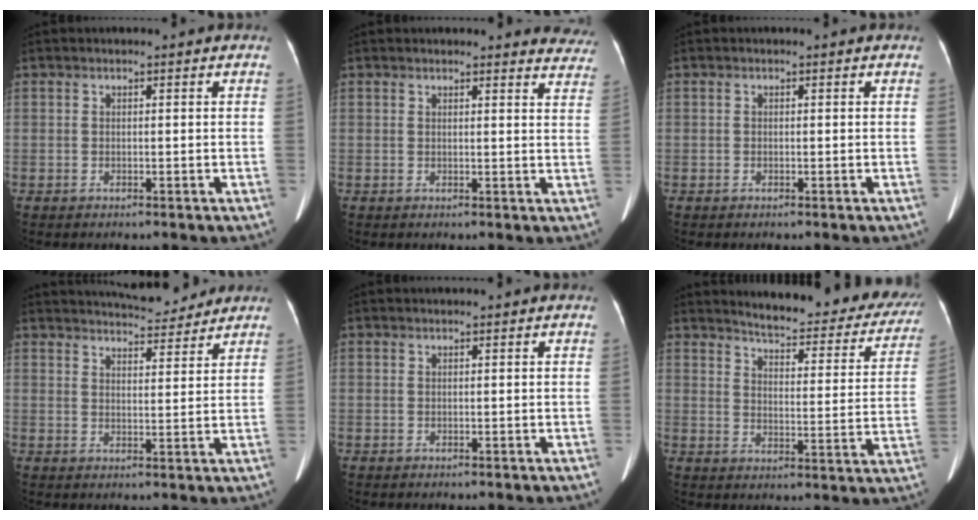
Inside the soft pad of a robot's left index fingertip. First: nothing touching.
{"total": 6.8, "force": [6.7, 1.4, 0.2], "torque": [0.034, -0.035, 0.034]}
{"total": 0.0}
{"total": 9.2, "force": [8.8, 1.4, 2.5], "torque": [-0.036, 0.006, 0.119]}
{"total": 0.5, "force": [0.5, 0.0, 0.2], "torque": [-0.002, 0.008, 0.011]}
{"total": 21.2, "force": [19.3, 4.7, 7.4], "torque": [-0.074, -0.055, 0.221]}